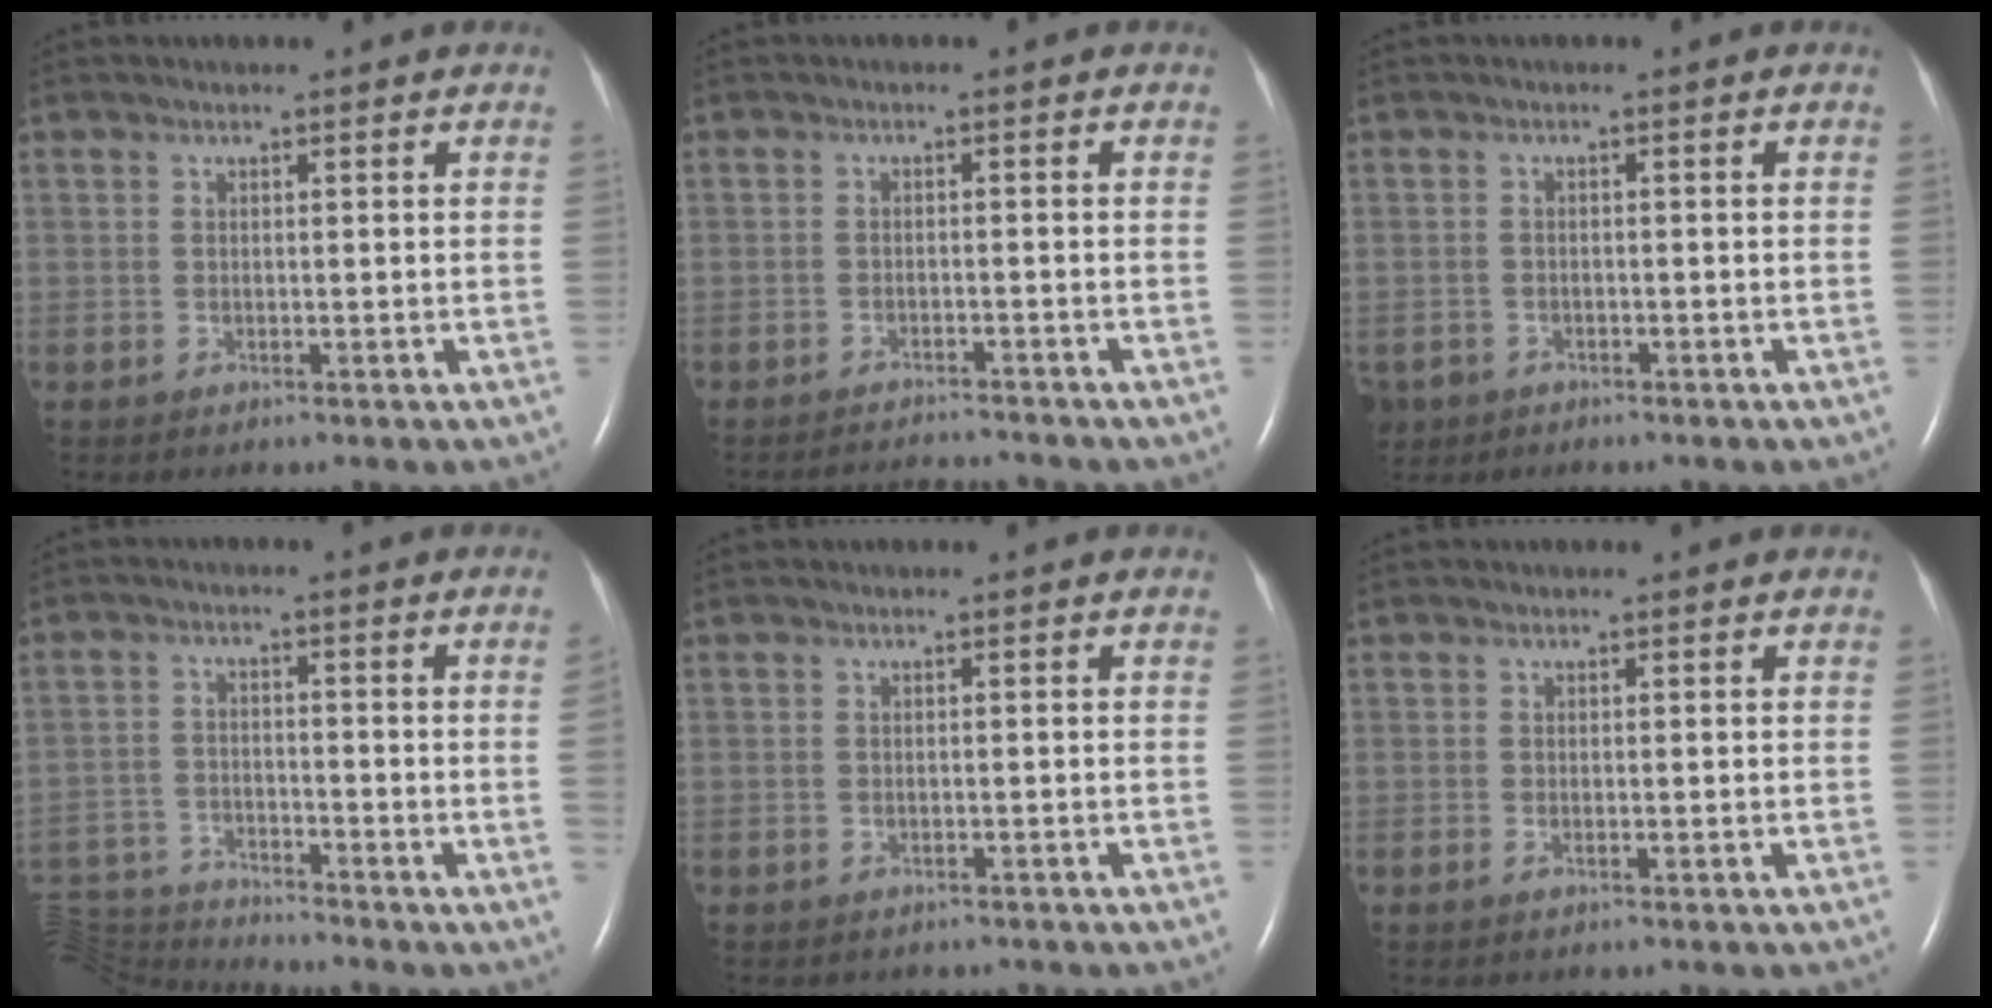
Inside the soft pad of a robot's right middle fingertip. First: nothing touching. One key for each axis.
{"total": 4.7, "fx": -4.7, "fy": -0.5, "fz": 0.0, "tx": -0.005, "ty": -0.010, "tz": -0.074}
{"total": 4.3, "fx": -3.0, "fy": 3.0, "fz": 0.6, "tx": -0.016, "ty": 0.001, "tz": -0.051}
{"total": 9.9, "fx": -9.1, "fy": -2.8, "fz": 2.7, "tx": -0.059, "ty": 0.010, "tz": -0.168}
{"total": 1.8, "fx": -1.5, "fy": 0.8, "fz": 0.4, "tx": -0.014, "ty": -0.002, "tz": -0.015}
{"total": 0.0}